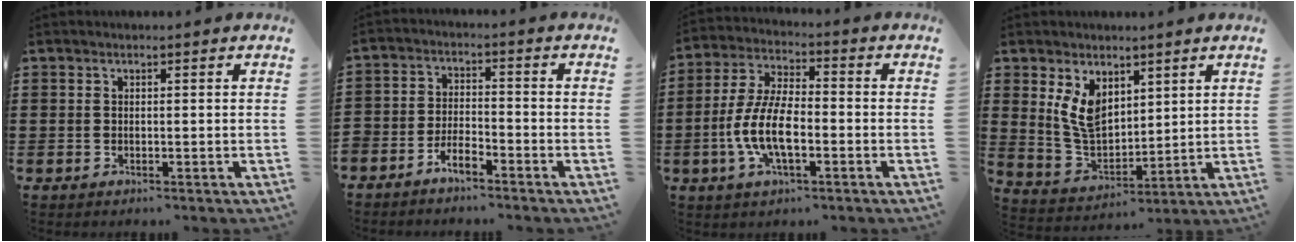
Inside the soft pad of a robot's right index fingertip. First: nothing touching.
{"total": 3.9, "force": [-3.7, 0.8, 0.9], "torque": [-0.028, 0.006, -0.079]}
{"total": 9.3, "force": [-2.6, 3.7, 8.1], "torque": [-0.192, -0.008, -0.056]}
{"total": 7.7, "force": [3.5, 4.7, 4.9], "torque": [-0.123, -0.004, 0.066]}